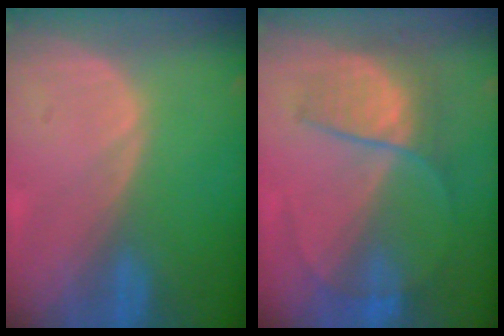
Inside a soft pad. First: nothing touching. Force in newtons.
{"total": 6.5, "press": 6.4, "slide": 1.0}